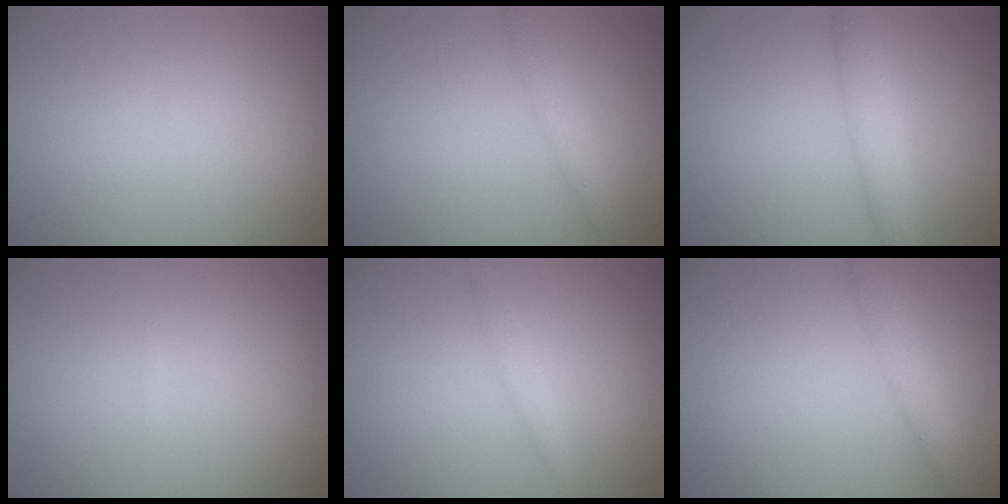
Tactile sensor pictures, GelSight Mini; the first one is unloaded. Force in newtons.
{"total": 1.6, "press": 1.6, "slide": 0.1}
{"total": 2.7, "press": 2.7, "slide": 0.0}
{"total": 0.0}
{"total": 1.2, "press": 1.2, "slide": 0.1}
{"total": 2.4, "press": 2.4, "slide": 0.1}